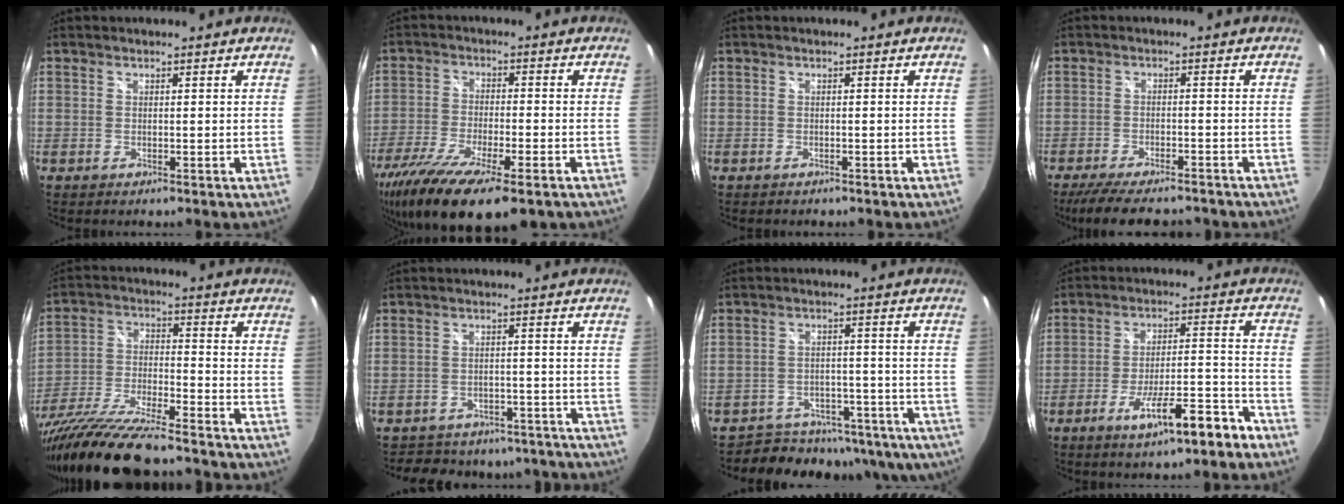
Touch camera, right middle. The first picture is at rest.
{"total": 18.2, "force": [-12.1, 4.8, 12.7], "torque": [-0.256, -0.069, -0.206]}
{"total": 0.8, "force": [-0.7, 0.4, 0.2], "torque": [-0.007, -0.001, -0.010]}
{"total": 12.3, "force": [-10.4, 3.0, 5.9], "torque": [-0.124, -0.027, -0.157]}
{"total": 21.0, "force": [-17.0, 3.2, 11.8], "torque": [-0.238, -0.061, -0.295]}
{"total": 16.7, "force": [-14.1, 7.4, 4.9], "torque": [-0.107, 0.019, -0.170]}
{"total": 15.6, "force": [-12.8, 7.3, 5.1], "torque": [-0.094, 0.005, -0.162]}
{"total": 11.4, "force": [-7.8, 2.0, 8.2], "torque": [-0.136, 0.000, -0.112]}